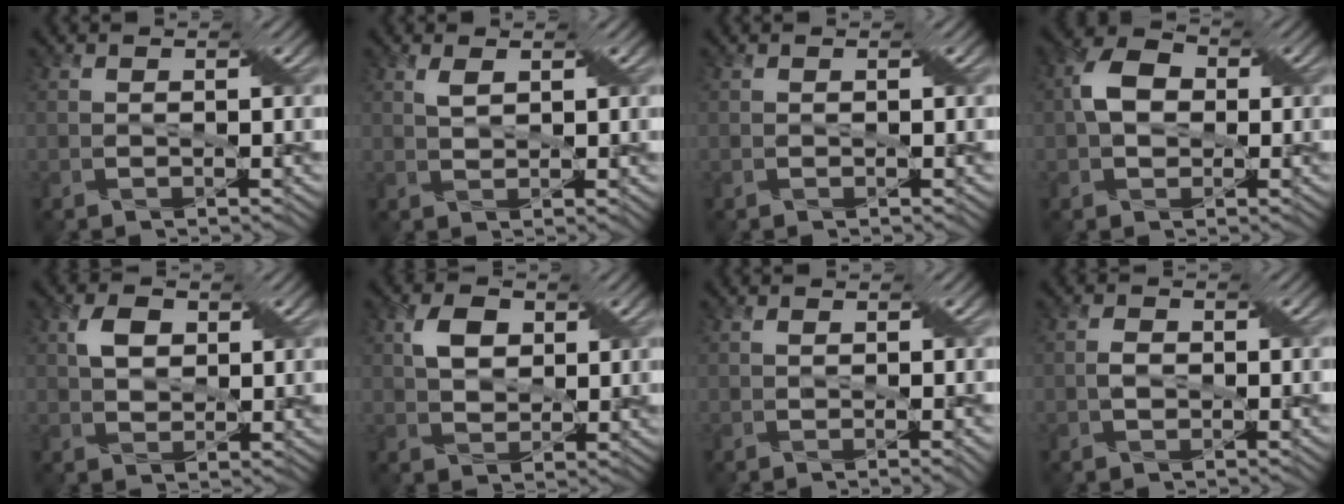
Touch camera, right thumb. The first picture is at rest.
{"total": 1.9, "force": [1.2, 0.4, 1.4], "torque": [-0.031, 0.007, 0.022]}
{"total": 0.0}
{"total": 5.3, "force": [0.1, 4.0, 3.5], "torque": [-0.071, 0.009, -0.007]}
{"total": 3.5, "force": [1.6, 2.3, 2.2], "torque": [-0.042, 0.005, 0.024]}
{"total": 4.1, "force": [1.9, 2.7, 2.4], "torque": [-0.047, 0.004, 0.029]}
{"total": 1.1, "force": [0.0, -0.1, 1.1], "torque": [-0.018, 0.001, -0.001]}
{"total": 1.4, "force": [-0.2, 1.0, 1.0], "torque": [-0.018, 0.002, -0.006]}